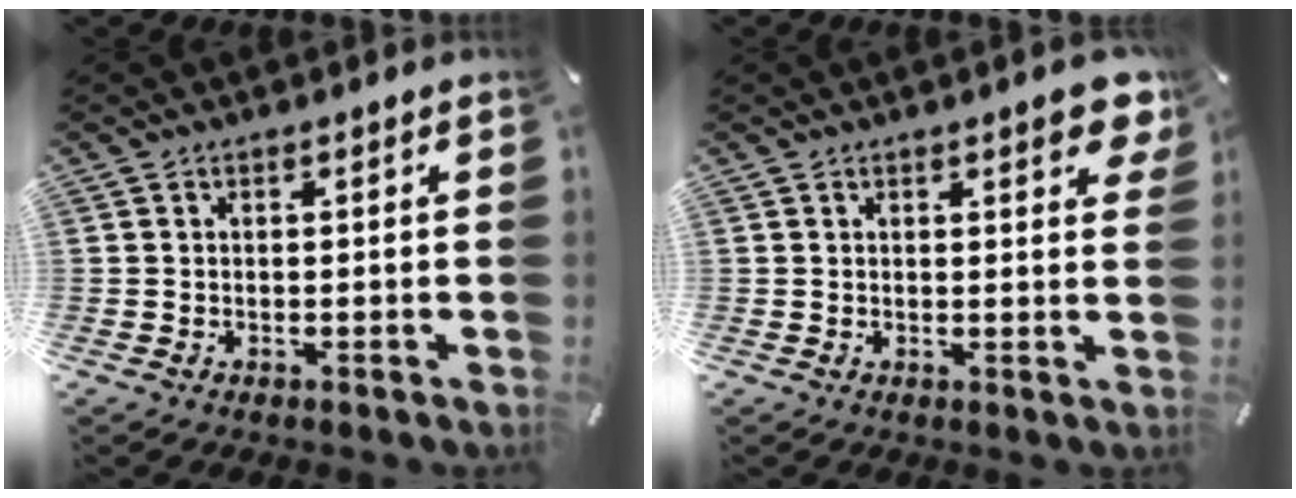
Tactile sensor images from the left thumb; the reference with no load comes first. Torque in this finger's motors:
{"motor_torque": [0.24, 0.22, 0.43, -0.32, 0.08]}